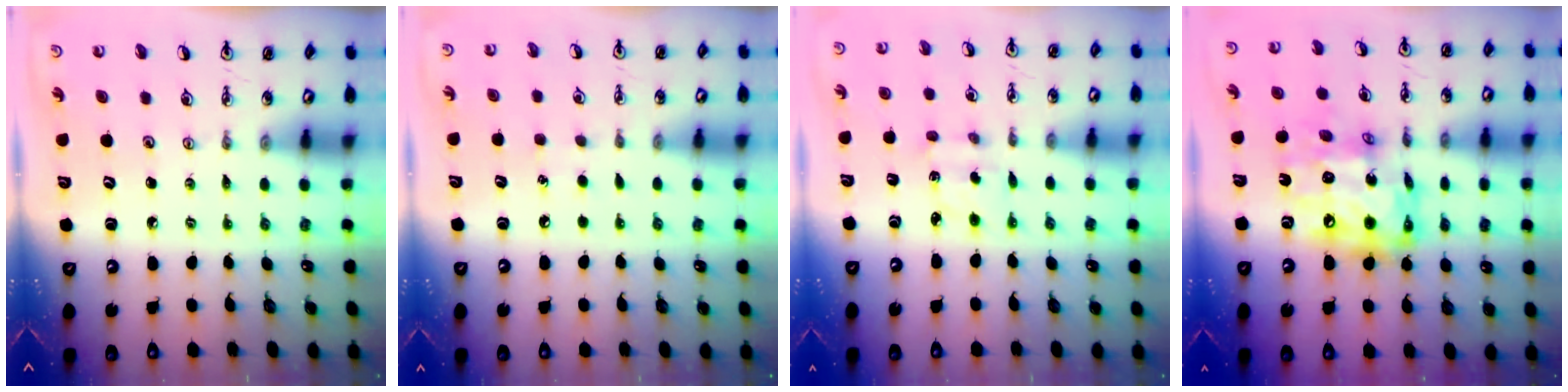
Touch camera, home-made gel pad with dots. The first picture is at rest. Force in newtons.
{"total": 5.0, "press": 5.0, "slide": 0.4}
{"total": 2.1, "press": 2.0, "slide": 0.7}
{"total": 17.1, "press": 17.1, "slide": 1.8}